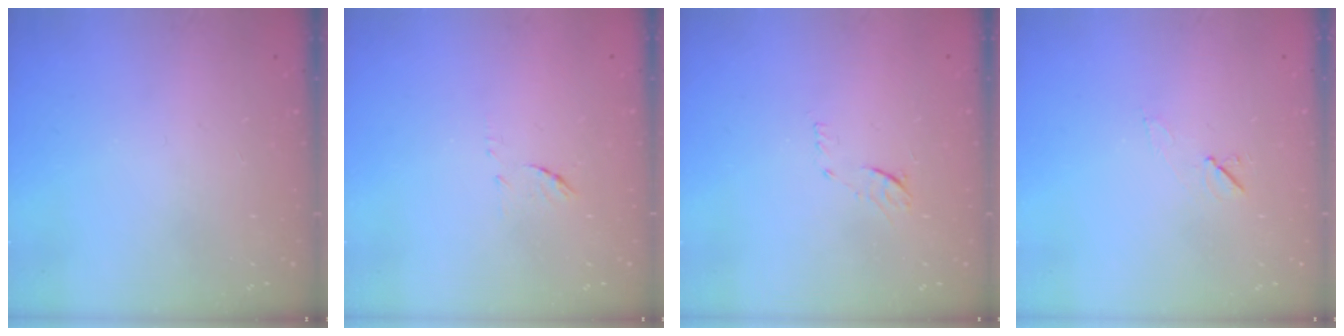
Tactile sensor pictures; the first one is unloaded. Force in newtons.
{"total": 6.1, "press": 6.1, "slide": 0.3}
{"total": 6.2, "press": 6.1, "slide": 0.7}
{"total": 5.2, "press": 4.7, "slide": 2.1}